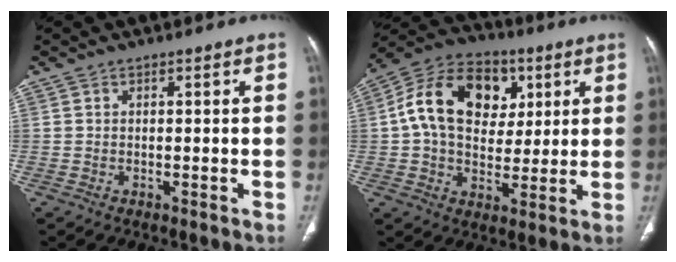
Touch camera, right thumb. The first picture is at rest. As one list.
[{"total": 18.1, "force": [4.2, 13.0, 11.9], "torque": [-0.181, 0.008, 0.066]}]